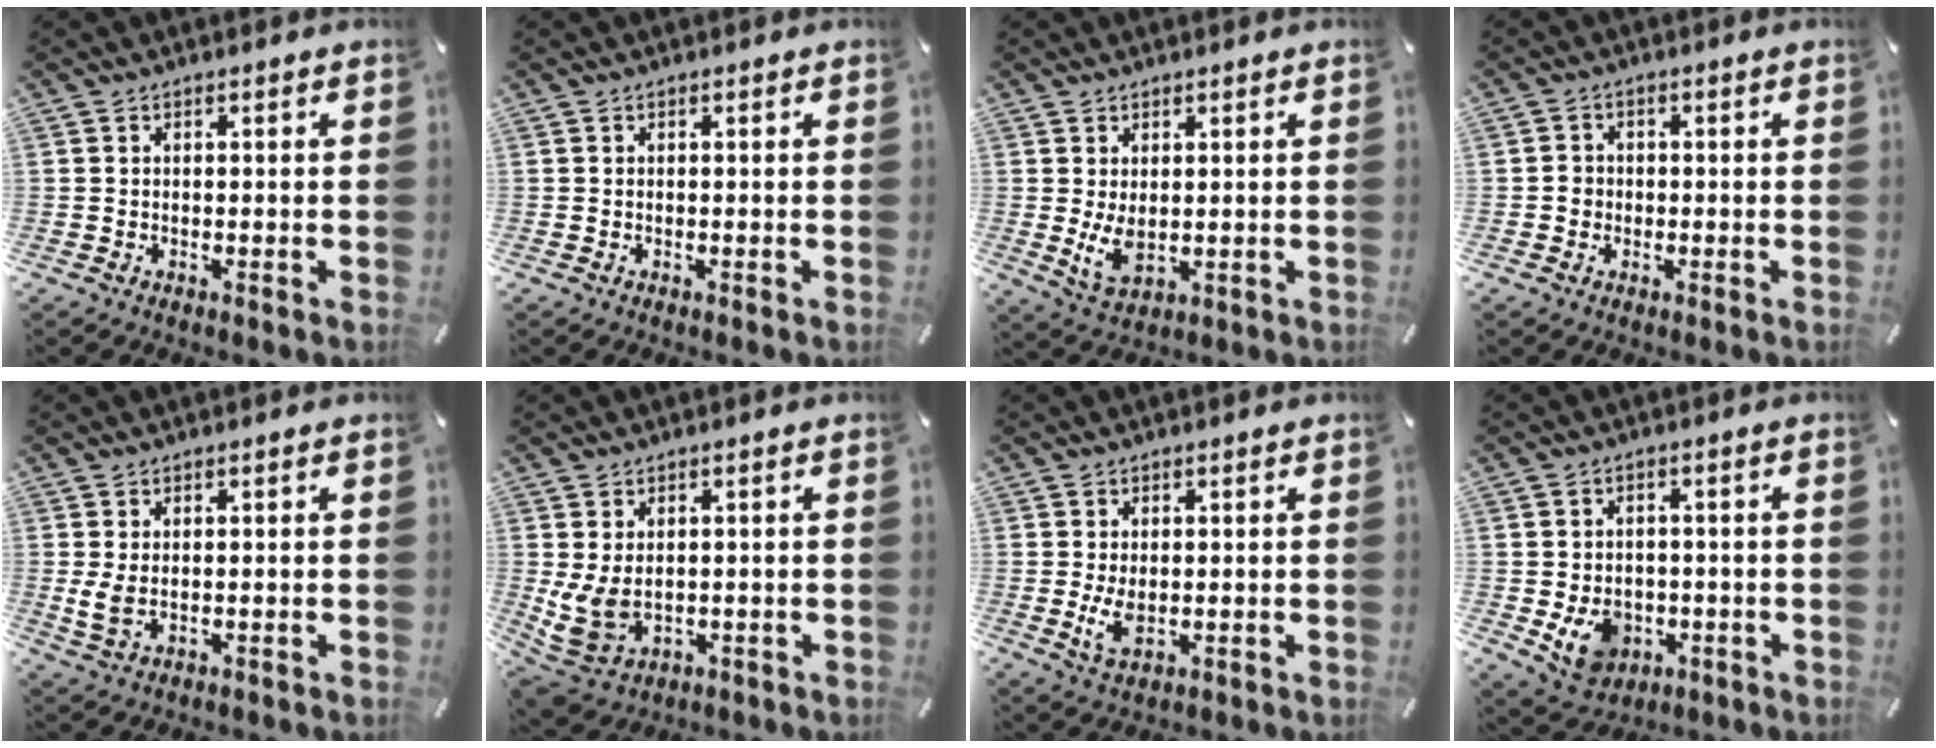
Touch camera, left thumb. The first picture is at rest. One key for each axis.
{"total": 0.0}
{"total": 5.7, "fx": 0.6, "fy": 3.6, "fz": 4.4, "tx": -0.097, "ty": -0.009, "tz": 0.013}
{"total": 2.3, "fx": -0.7, "fy": 2.1, "fz": 0.6, "tx": -0.013, "ty": 0.004, "tz": -0.016}
{"total": 3.8, "fx": 0.4, "fy": 2.2, "fz": 3.0, "tx": -0.064, "ty": -0.007, "tz": 0.005}
{"total": 7.4, "fx": 1.1, "fy": 5.6, "fz": 4.7, "tx": -0.117, "ty": -0.015, "tz": 0.023}
{"total": 4.7, "fx": -0.2, "fy": 2.8, "fz": 3.7, "tx": -0.087, "ty": -0.012, "tz": -0.007}
{"total": 7.7, "fx": -1.8, "fy": 6.5, "fz": 3.7, "tx": -0.065, "ty": 0.005, "tz": -0.031}